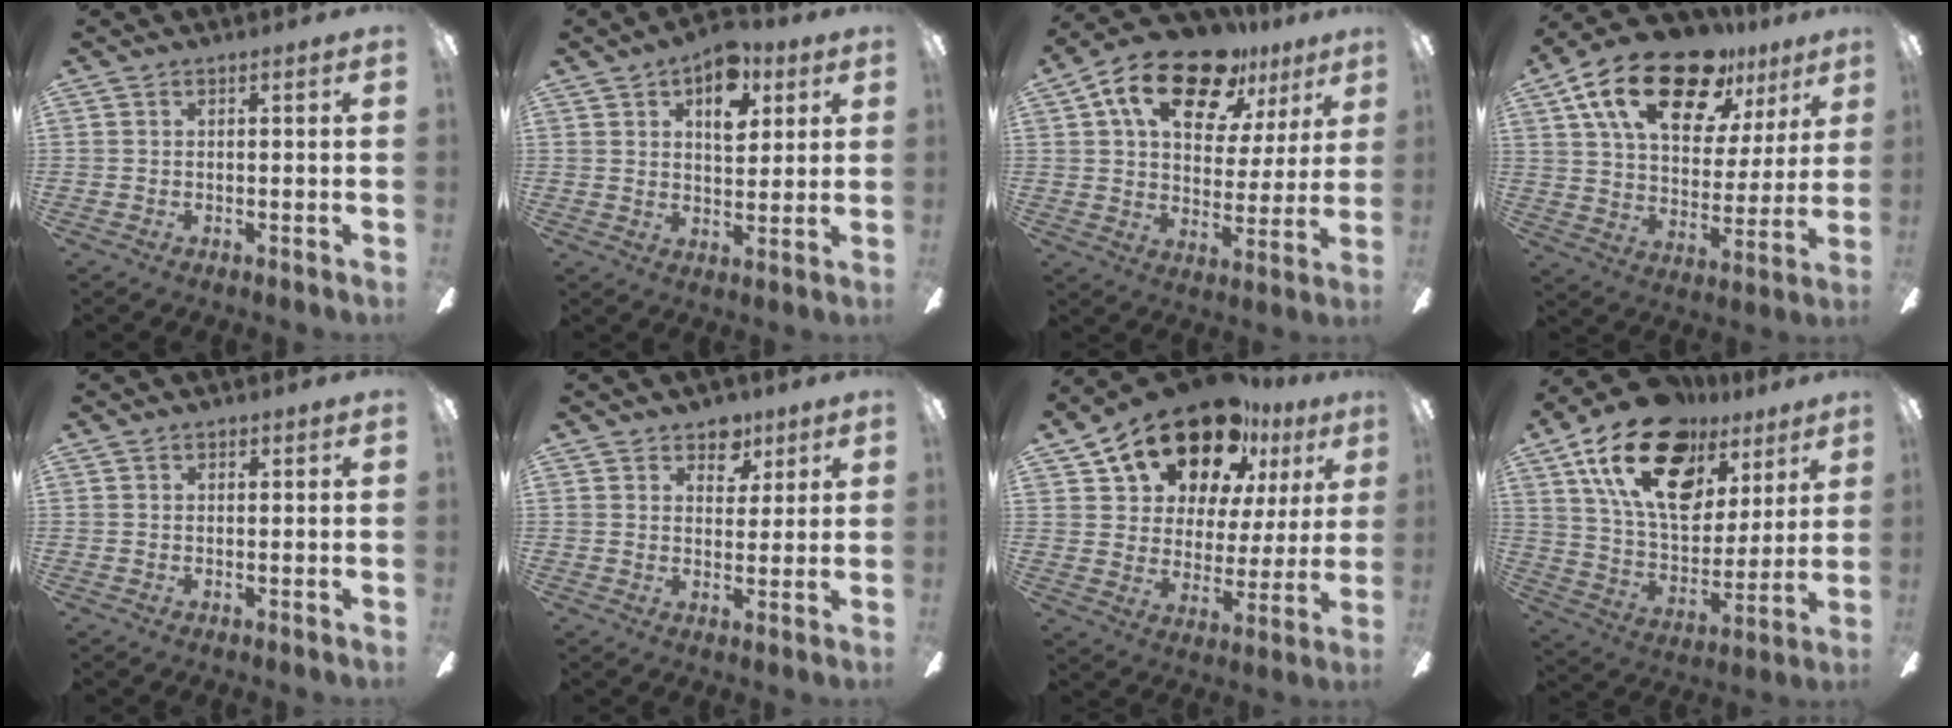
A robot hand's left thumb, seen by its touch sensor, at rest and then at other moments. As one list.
[{"total": 10.7, "force": [5.2, 6.0, 7.1], "torque": [-0.091, -0.010, 0.087]}, {"total": 18.1, "force": [11.2, 9.2, 10.9], "torque": [-0.182, -0.049, 0.194]}, {"total": 22.2, "force": [13.9, 10.6, 13.7], "torque": [-0.235, -0.066, 0.242]}, {"total": 0.7, "force": [0.5, 0.5, 0.1], "torque": [0.005, 0.000, 0.006]}, {"total": 6.7, "force": [4.4, 4.4, 2.4], "torque": [-0.014, -0.019, 0.074]}, {"total": 20.4, "force": [15.2, 9.9, 9.4], "torque": [-0.167, -0.096, 0.264]}, {"total": 24.3, "force": [12.9, 14.0, 15.1], "torque": [-0.264, -0.056, 0.231]}]